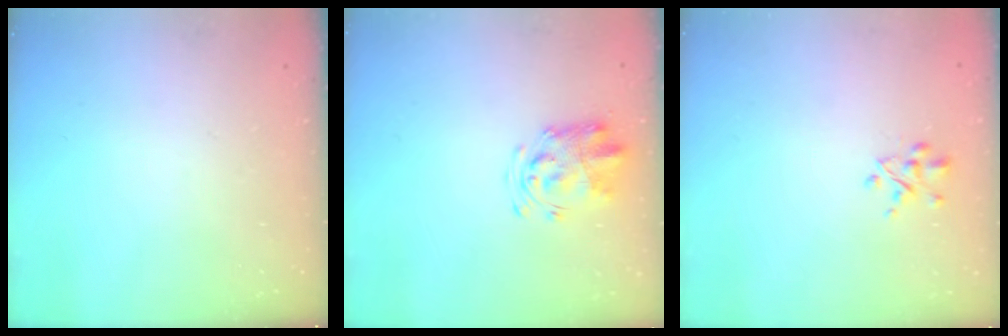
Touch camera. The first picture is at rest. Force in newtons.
{"total": 4.1, "press": 4.1, "slide": 0.7}
{"total": 2.7, "press": 2.6, "slide": 0.7}